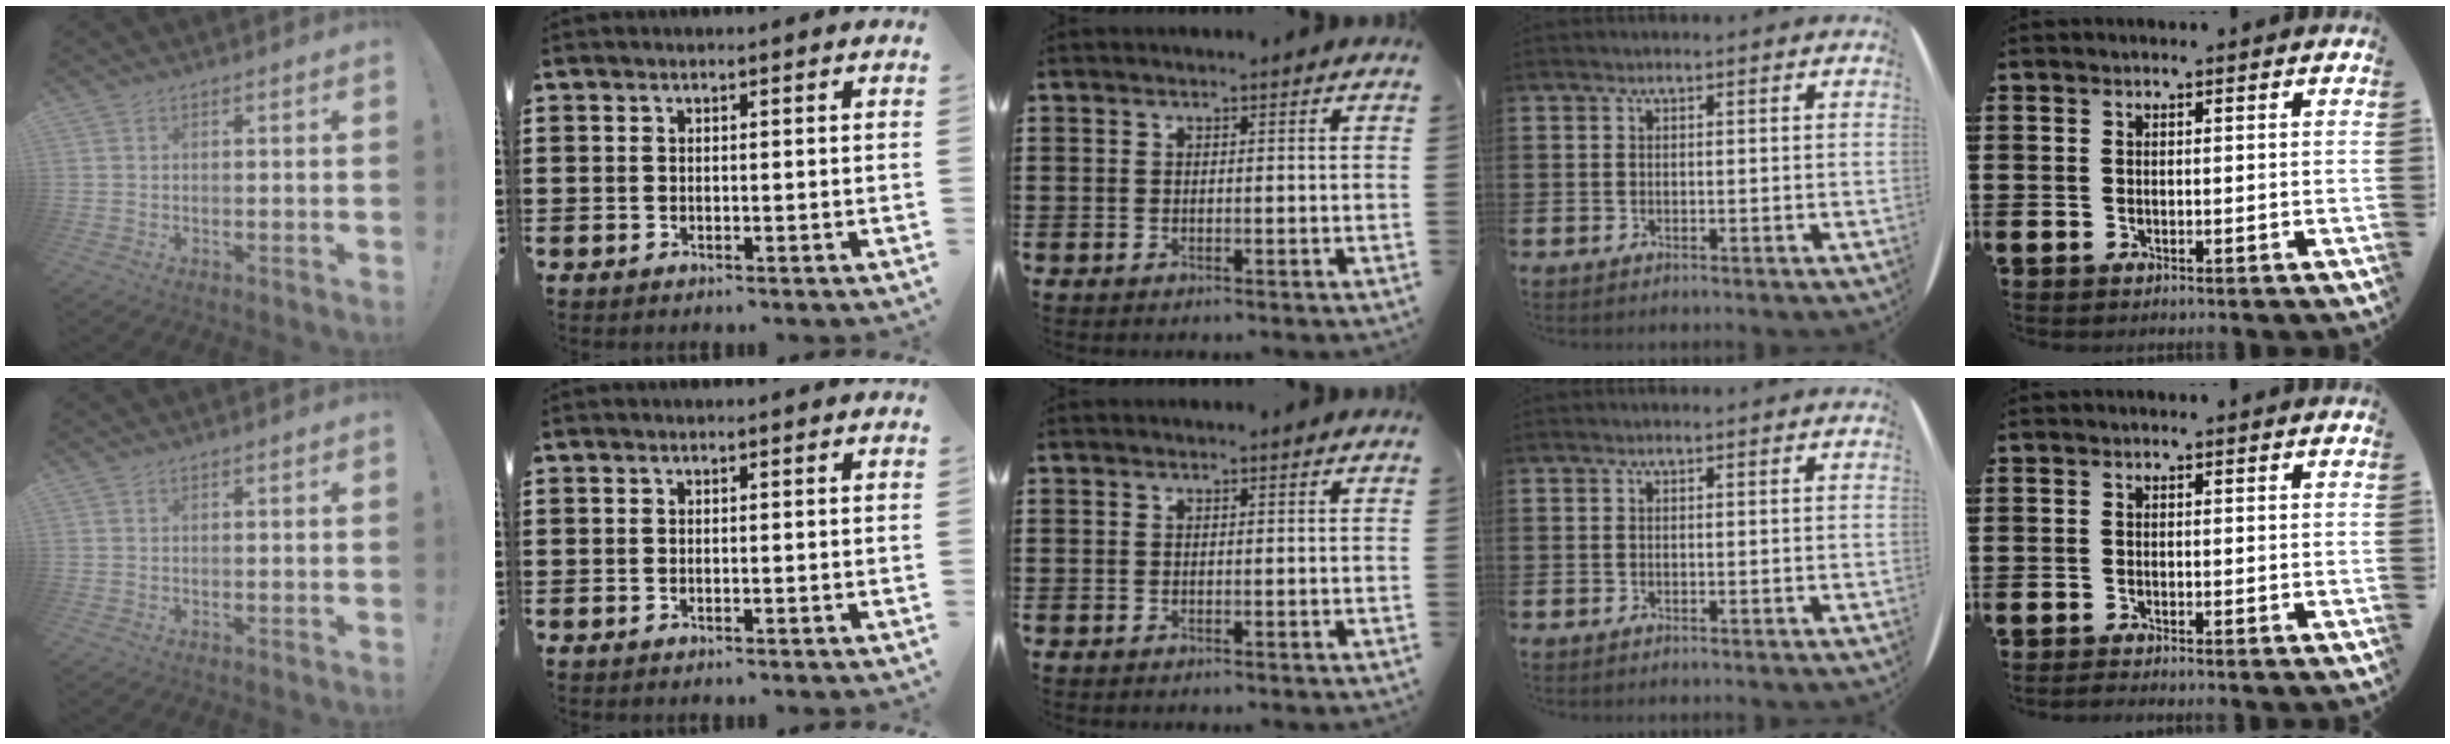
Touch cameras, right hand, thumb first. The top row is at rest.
{"little": {"total": 0.5, "force": [-0.5, 0.0, 0.2], "torque": [-0.003, -0.003, -0.009]}}